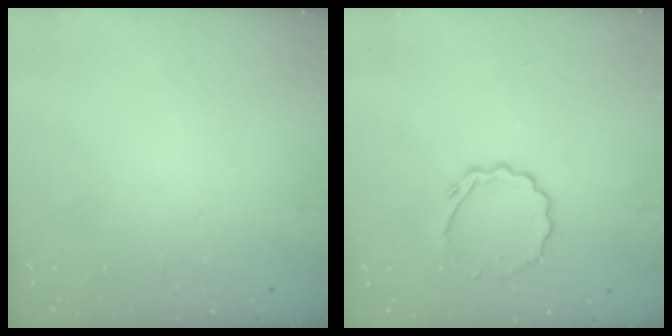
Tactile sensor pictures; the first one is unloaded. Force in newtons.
{"total": 5.4, "press": 5.2, "slide": 1.4}